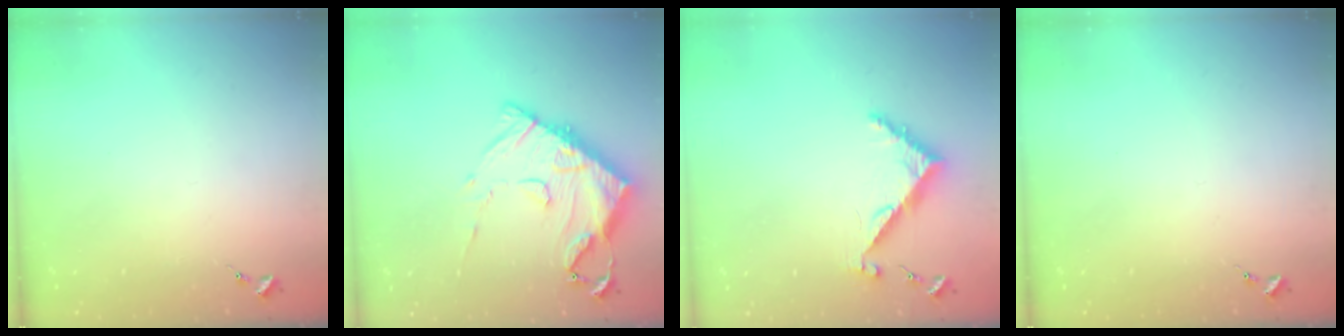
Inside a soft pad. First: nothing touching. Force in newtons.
{"total": 16.0, "press": 16.0, "slide": 1.2}
{"total": 6.3, "press": 6.3, "slide": 0.5}
{"total": 0.0}